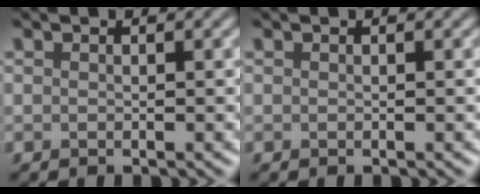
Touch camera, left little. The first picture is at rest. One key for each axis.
{"total": 0.0}